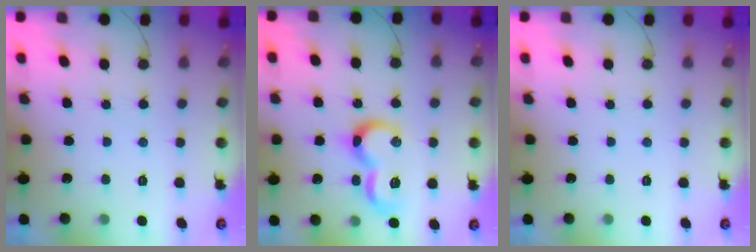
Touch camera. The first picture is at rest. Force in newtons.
{"total": 12.9, "press": 12.8, "slide": 1.1}
{"total": 0.0}